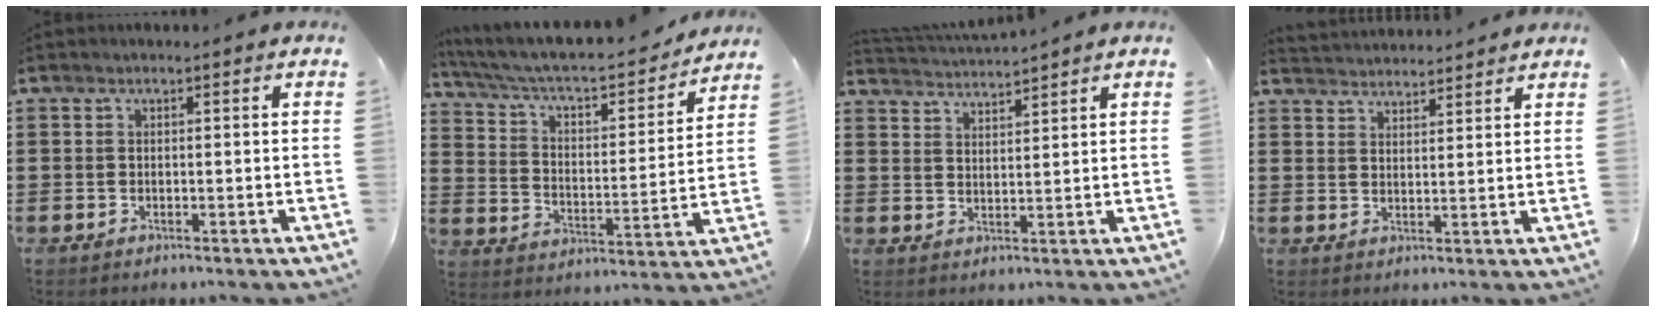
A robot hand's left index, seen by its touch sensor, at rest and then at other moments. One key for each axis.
{"total": 5.5, "fx": 4.8, "fy": 1.0, "fz": 2.5, "tx": -0.073, "ty": -0.043, "tz": 0.074}
{"total": 3.1, "fx": 3.0, "fy": -0.7, "fz": -0.2, "tx": -0.007, "ty": -0.016, "tz": 0.054}
{"total": 2.9, "fx": 2.8, "fy": -0.3, "fz": -0.5, "tx": 0.000, "ty": -0.012, "tz": 0.053}